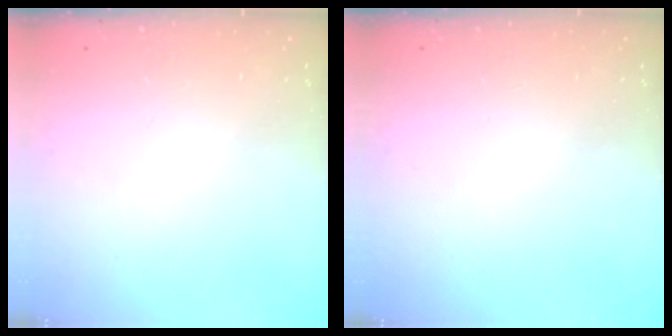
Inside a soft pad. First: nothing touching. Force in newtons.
{"total": 0.0}